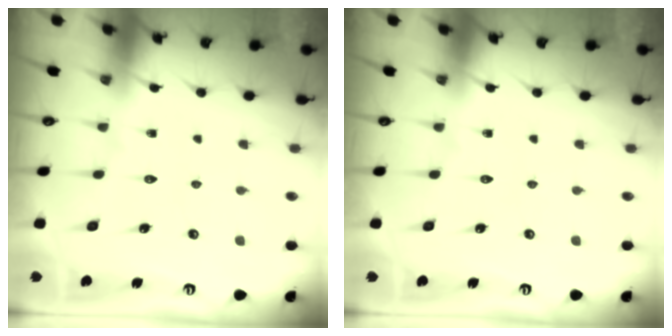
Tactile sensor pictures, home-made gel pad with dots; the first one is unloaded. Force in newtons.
{"total": 0.0}